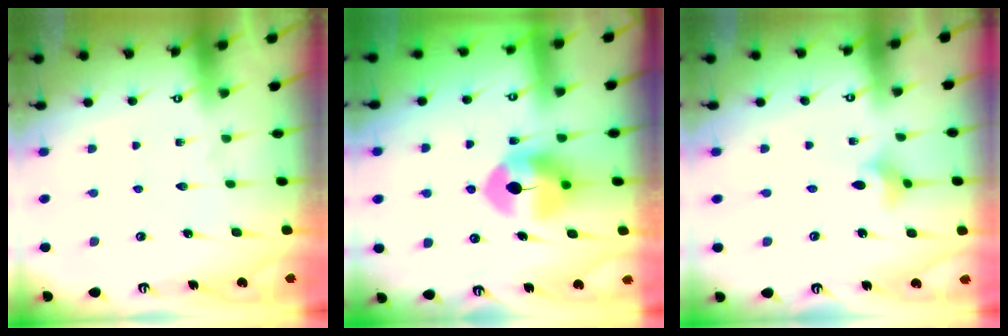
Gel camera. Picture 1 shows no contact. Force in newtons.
{"total": 8.7, "press": 8.6, "slide": 1.4}
{"total": 4.0, "press": 4.0, "slide": 0.8}